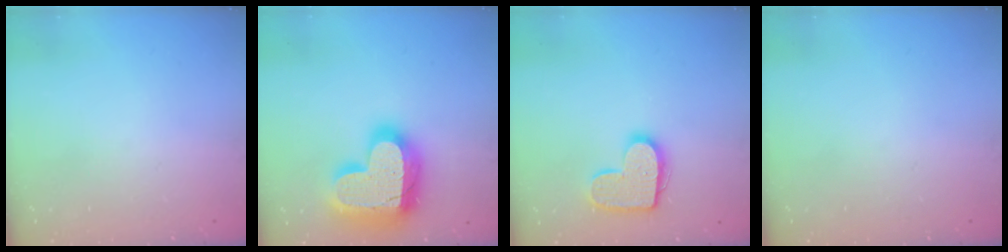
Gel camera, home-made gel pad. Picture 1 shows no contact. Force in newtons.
{"total": 26.7, "press": 26.6, "slide": 1.8}
{"total": 13.2, "press": 13.2, "slide": 0.7}
{"total": 0.0}